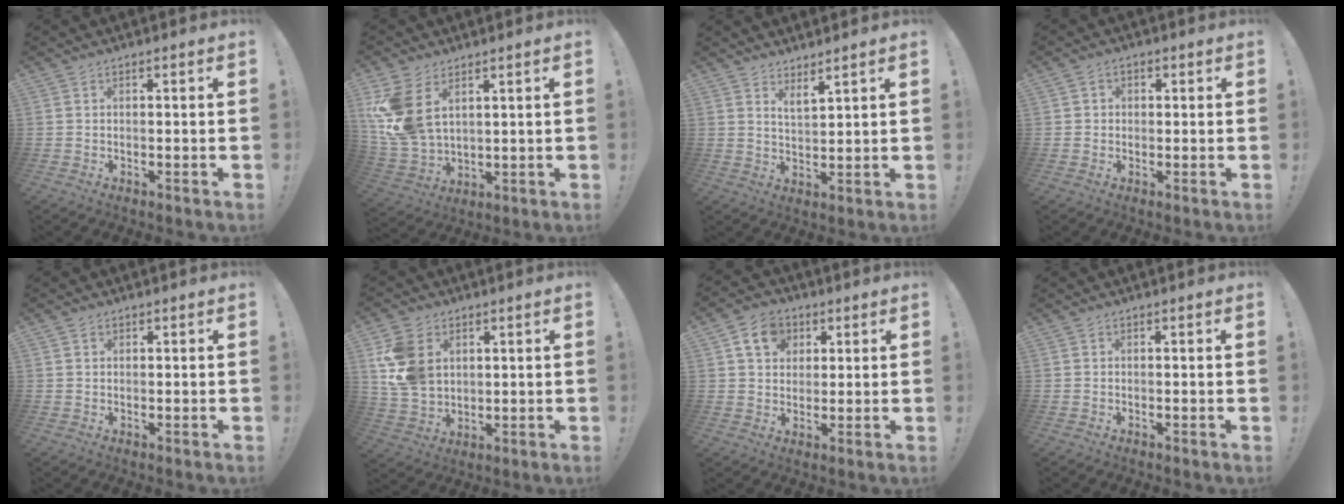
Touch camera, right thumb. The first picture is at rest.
{"total": 12.8, "force": [5.2, 8.3, 8.3], "torque": [-0.168, -0.032, 0.104]}
{"total": 4.1, "force": [3.8, 0.2, 1.5], "torque": [-0.030, -0.022, 0.066]}
{"total": 2.2, "force": [-0.2, 2.0, 0.8], "torque": [-0.001, 0.001, -0.006]}
{"total": 0.8, "force": [0.5, 0.7, 0.1], "torque": [0.005, -0.002, 0.008]}
{"total": 13.7, "force": [4.3, 10.4, 7.8], "torque": [-0.152, -0.013, 0.087]}
{"total": 9.2, "force": [3.8, 7.5, 3.8], "torque": [-0.056, -0.007, 0.073]}
{"total": 0.0}